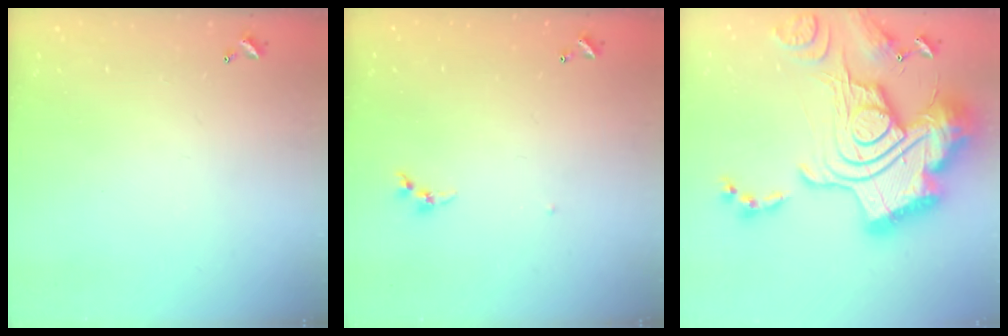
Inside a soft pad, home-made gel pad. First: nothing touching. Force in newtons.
{"total": 3.8, "press": 3.8, "slide": 0.3}
{"total": 4.8, "press": 4.1, "slide": 2.6}